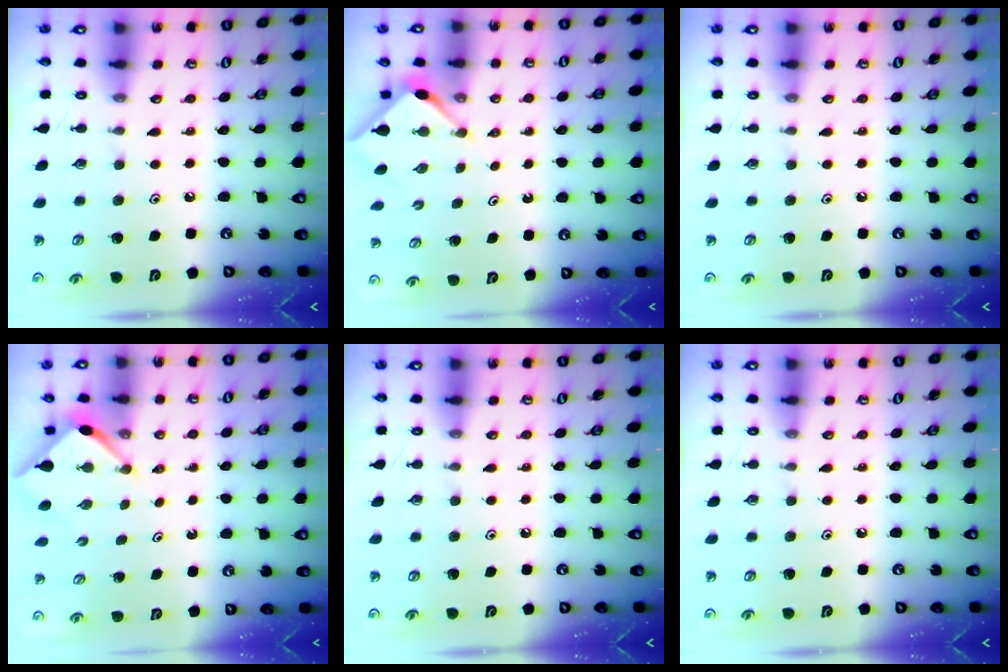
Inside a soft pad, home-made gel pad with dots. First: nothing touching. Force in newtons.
{"total": 3.0, "press": 2.9, "slide": 0.4}
{"total": 0.0}
{"total": 2.6, "press": 2.6, "slide": 0.3}
{"total": 0.0}
{"total": 0.0}